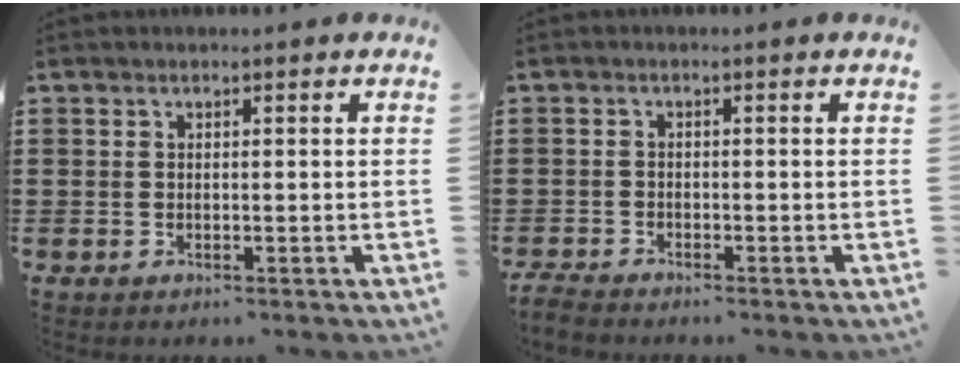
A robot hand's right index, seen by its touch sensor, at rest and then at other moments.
{"total": 1.7, "force": [-1.7, 0.0, 0.1], "torque": [-0.007, -0.003, -0.034]}